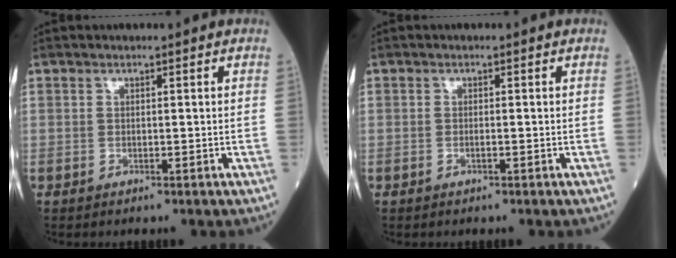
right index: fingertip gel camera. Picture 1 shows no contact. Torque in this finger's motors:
{"motor_torque": [-0.08, -0.05, 0.01, -0.01]}